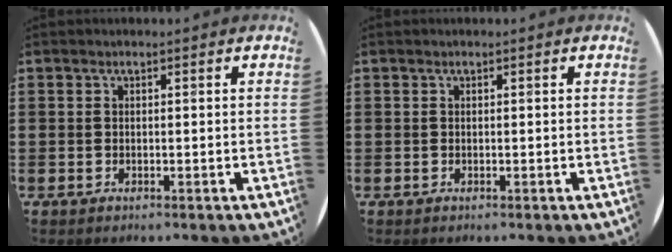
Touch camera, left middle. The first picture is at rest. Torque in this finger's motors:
{"motor_torque": [-0.05, 0.43, -0.02, -0.01]}